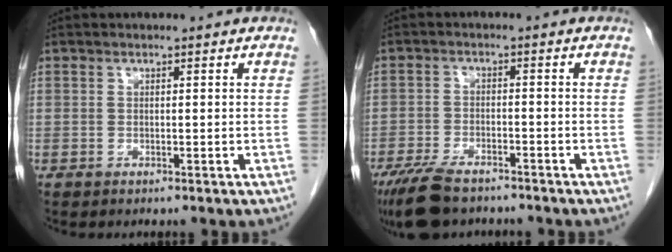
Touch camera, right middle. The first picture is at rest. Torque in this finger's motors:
{"motor_torque": [0.99, -1.15, 0.42, 0.11]}